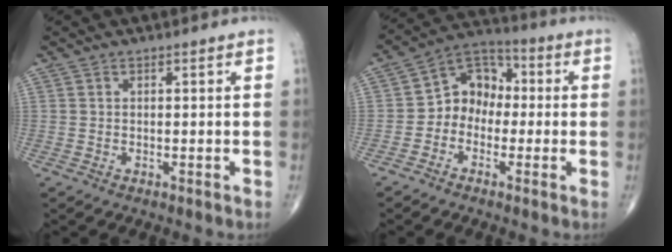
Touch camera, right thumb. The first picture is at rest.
{"total": 8.7, "force": [-1.3, 7.2, 4.8], "torque": [-0.042, 0.038, -0.044]}